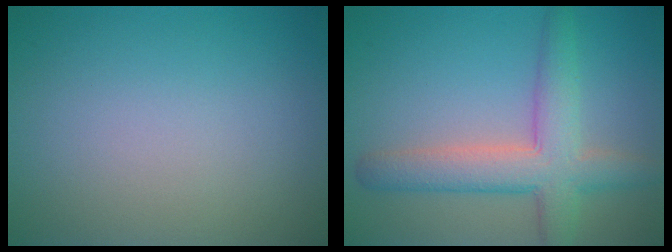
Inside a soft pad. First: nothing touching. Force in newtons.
{"total": 5.6, "press": 5.6, "slide": 0.2}